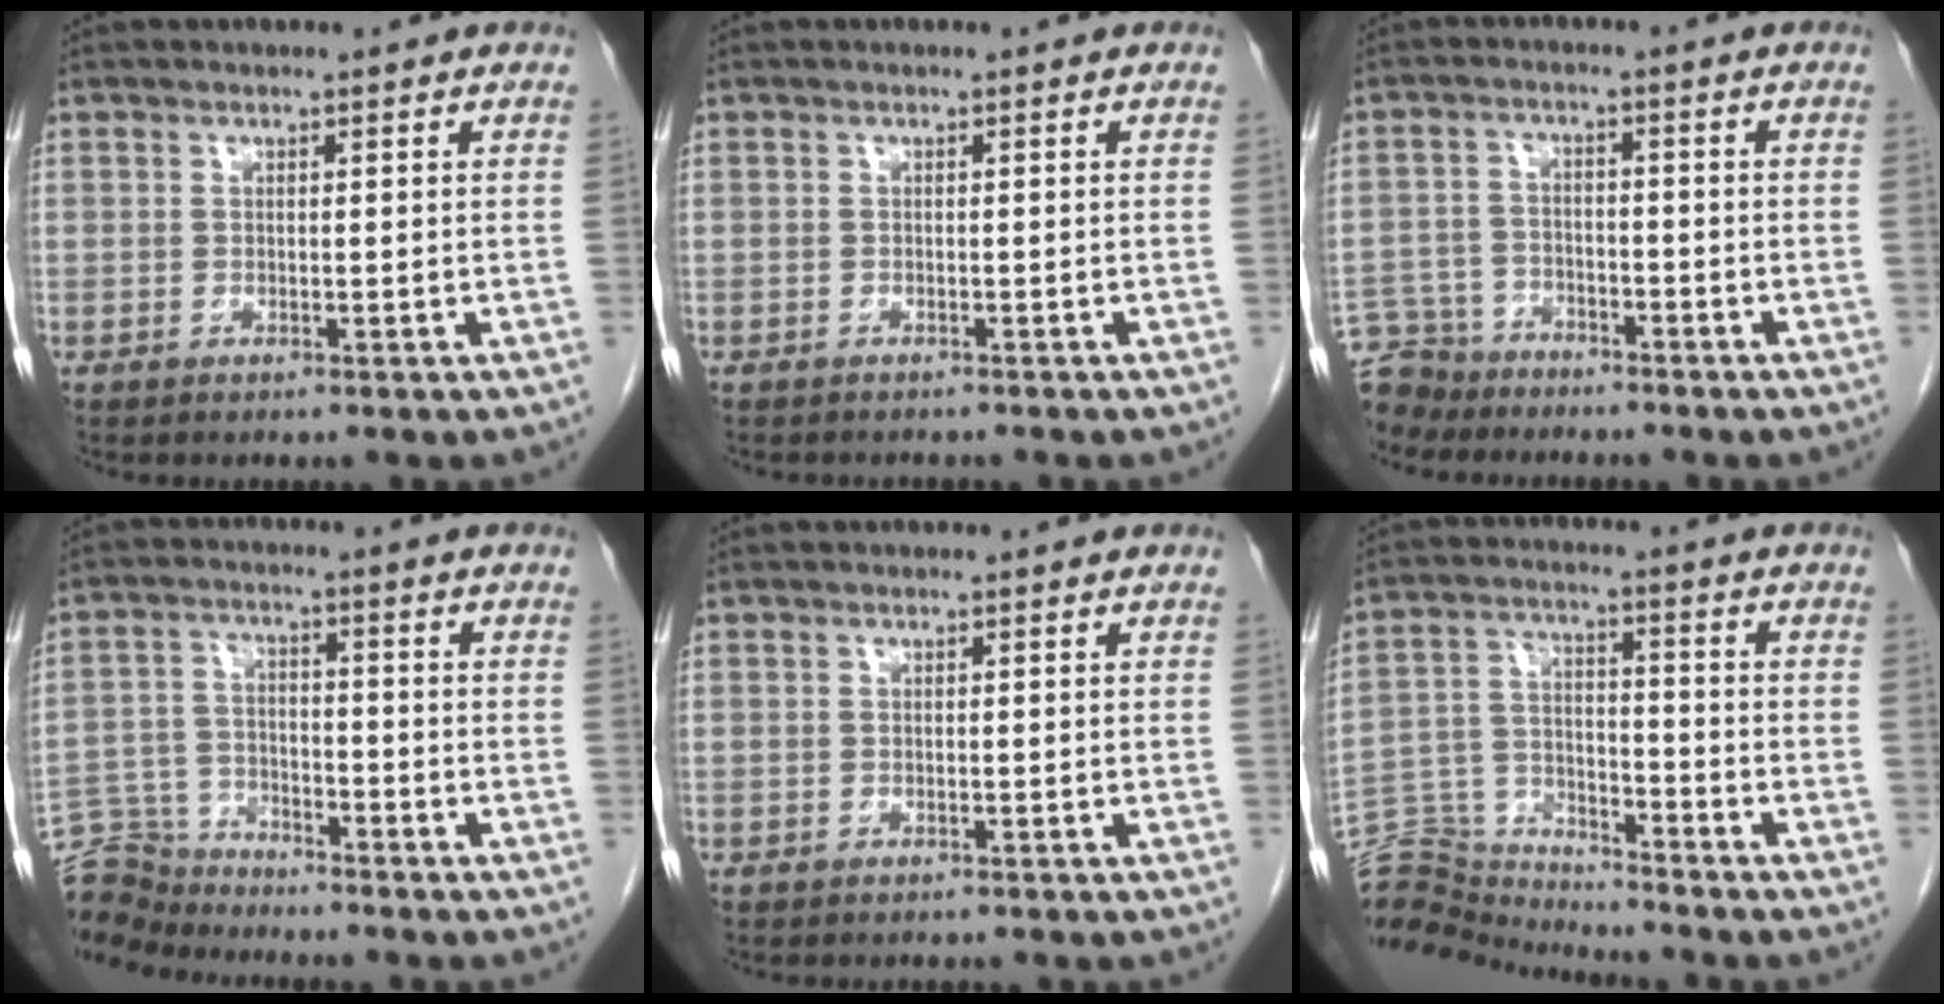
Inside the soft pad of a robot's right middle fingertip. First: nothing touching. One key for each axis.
{"total": 2.0, "fx": -1.9, "fy": 0.6, "fz": 0.4, "tx": -0.012, "ty": -0.005, "tz": -0.022}
{"total": 7.7, "fx": -7.0, "fy": 3.2, "fz": 0.0, "tx": -0.008, "ty": 0.002, "tz": -0.128}
{"total": 9.3, "fx": -9.1, "fy": 1.5, "fz": 0.5, "tx": -0.017, "ty": 0.003, "tz": -0.174}
{"total": 1.8, "fx": -1.6, "fy": 0.5, "fz": 0.5, "tx": -0.014, "ty": -0.005, "tz": -0.018}
{"total": 12.1, "fx": -12.1, "fy": 0.5, "fz": -0.3, "tx": -0.002, "ty": 0.033, "tz": -0.222}